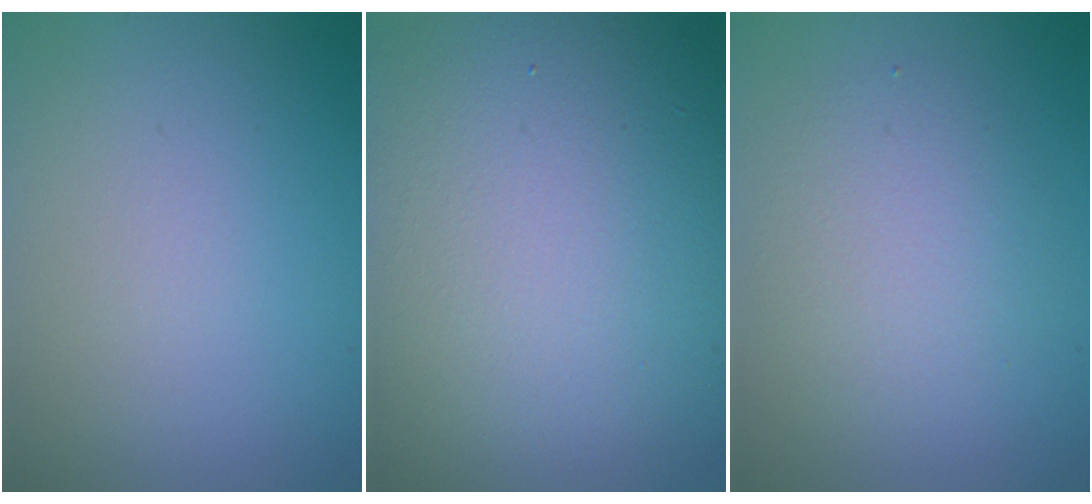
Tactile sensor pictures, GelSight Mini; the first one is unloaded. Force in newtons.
{"total": 15.6, "press": 15.6, "slide": 0.7}
{"total": 3.0, "press": 3.0, "slide": 0.2}